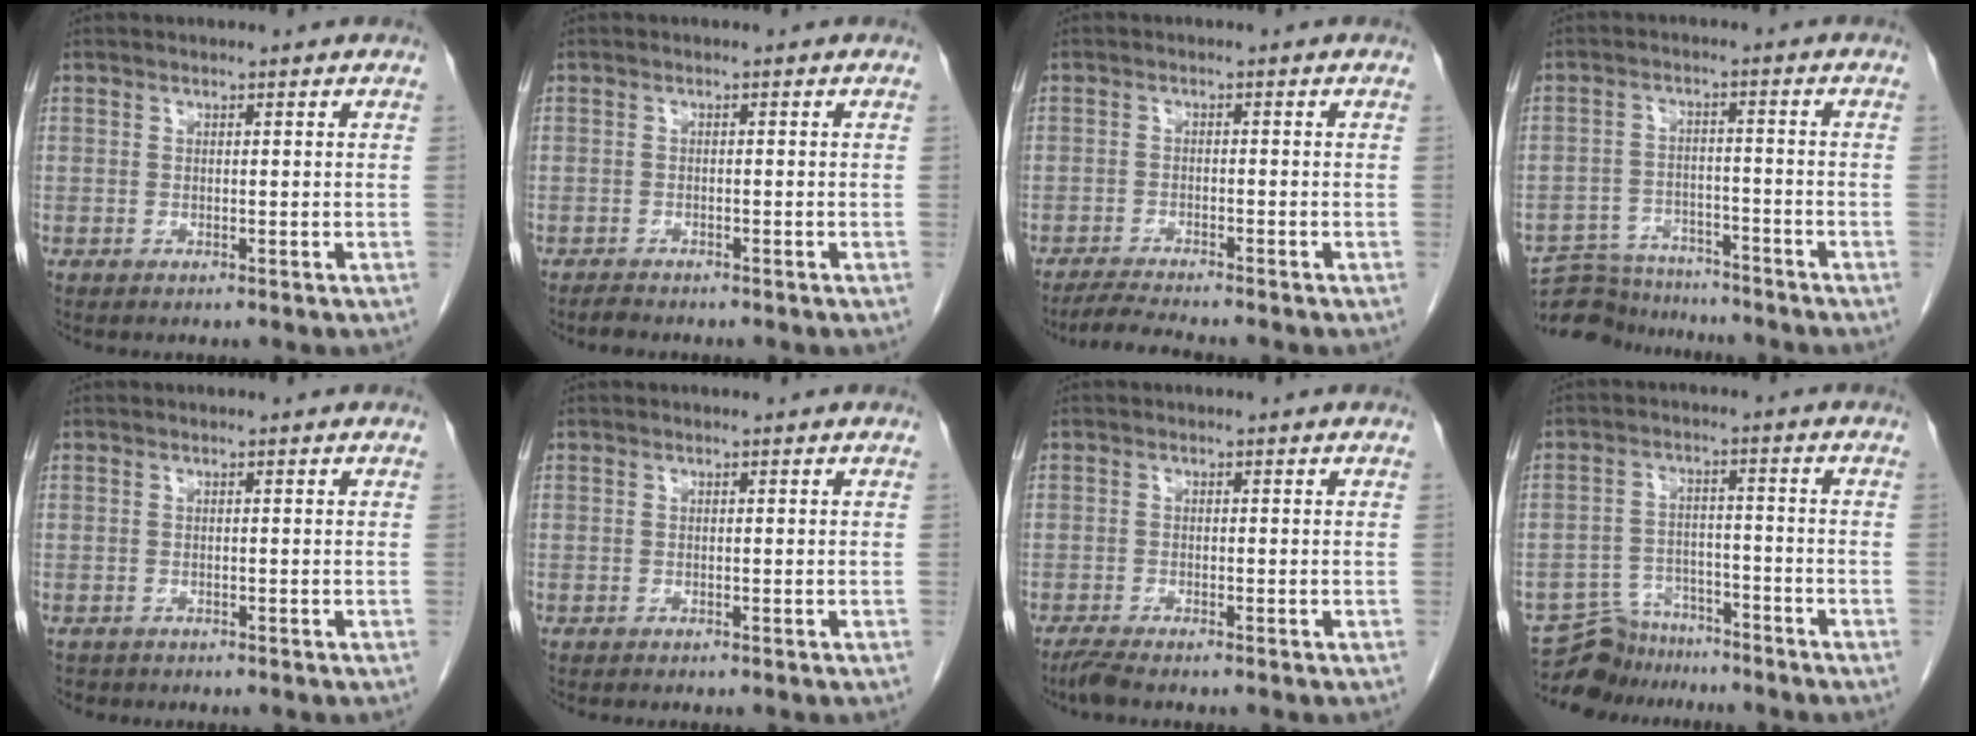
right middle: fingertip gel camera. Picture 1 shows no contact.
{"total": 1.3, "force": [-1.2, 0.3, 0.2], "torque": [-0.013, -0.004, -0.020]}
{"total": 4.5, "force": [-4.2, -0.4, 1.6], "torque": [-0.032, -0.018, -0.071]}
{"total": 10.4, "force": [-10.0, 2.9, 1.1], "torque": [-0.019, 0.010, -0.155]}
{"total": 1.1, "force": [-0.9, 0.6, 0.0], "torque": [-0.011, 0.000, -0.014]}
{"total": 0.0}
{"total": 2.1, "force": [-1.8, 0.0, 1.1], "torque": [-0.032, -0.008, -0.038]}
{"total": 7.9, "force": [-7.3, 3.1, -0.1], "torque": [-0.001, 0.018, -0.125]}